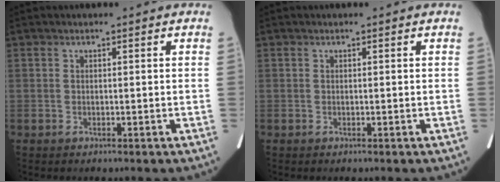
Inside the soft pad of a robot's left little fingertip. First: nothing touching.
{"total": 0.0}